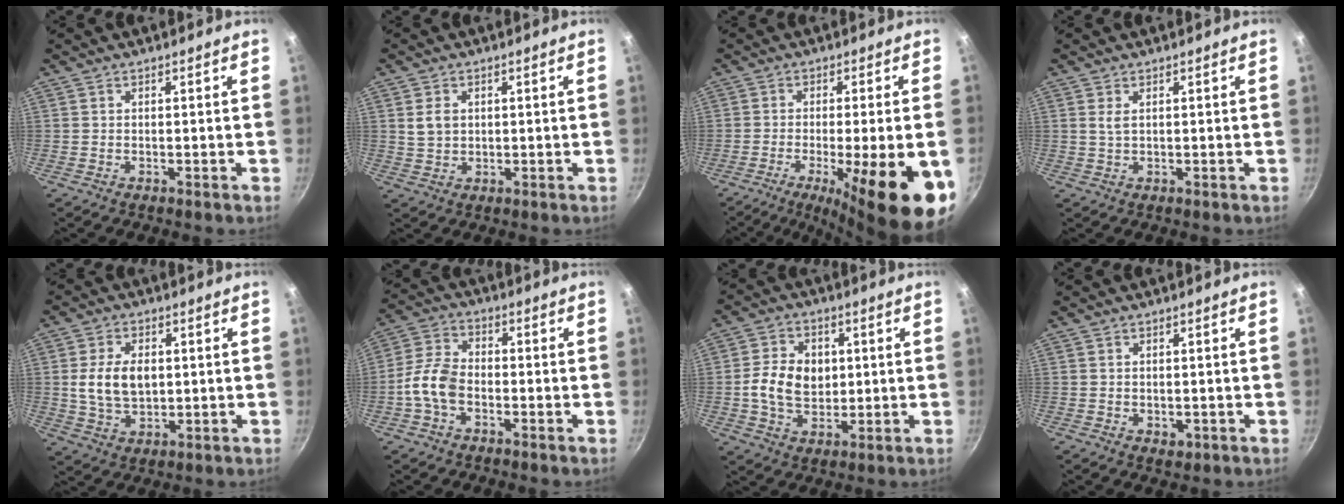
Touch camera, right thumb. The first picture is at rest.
{"total": 3.7, "force": [0.9, 2.8, 2.2], "torque": [-0.031, -0.001, 0.021]}
{"total": 19.0, "force": [-7.1, 4.2, 17.1], "torque": [-0.234, -0.004, -0.097]}
{"total": 1.5, "force": [0.5, 0.6, 1.2], "torque": [-0.024, -0.004, 0.011]}
{"total": 9.3, "force": [0.9, 6.0, 6.9], "torque": [-0.115, -0.004, 0.019]}
{"total": 7.8, "force": [-2.6, 5.0, 5.4], "torque": [-0.101, 0.034, -0.061]}
{"total": 10.1, "force": [0.5, 7.5, 6.7], "torque": [-0.099, 0.002, 0.005]}
{"total": 1.6, "force": [-0.2, 1.3, 1.0], "torque": [-0.012, -0.001, 0.002]}